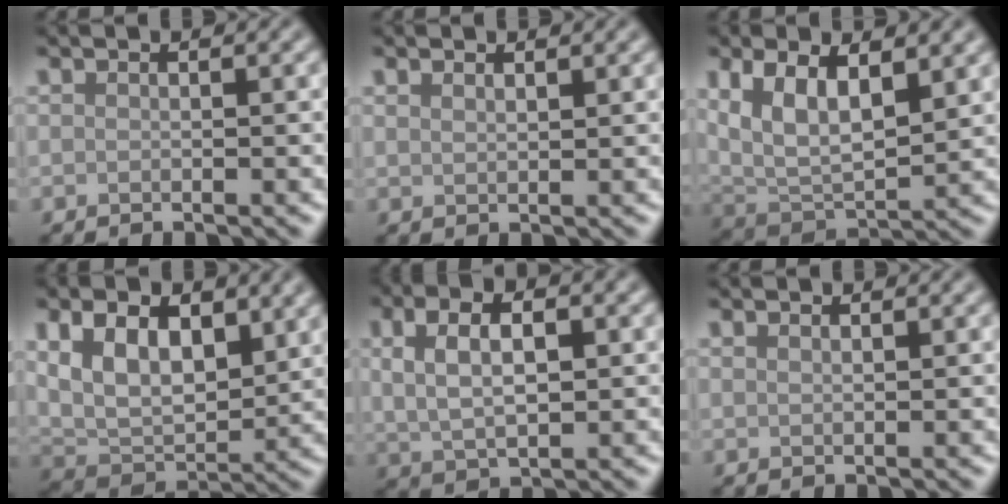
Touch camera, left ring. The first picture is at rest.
{"total": 1.0, "force": [0.9, 0.3, 0.4], "torque": [-0.012, -0.001, 0.019]}
{"total": 7.4, "force": [2.8, 3.6, 5.8], "torque": [-0.126, -0.003, 0.050]}
{"total": 7.5, "force": [2.5, 4.4, 5.5], "torque": [-0.104, -0.009, 0.045]}
{"total": 5.5, "force": [1.2, 2.8, 4.5], "torque": [-0.088, 0.005, 0.024]}
{"total": 0.7, "force": [0.6, 0.3, 0.3], "torque": [-0.009, 0.000, 0.012]}